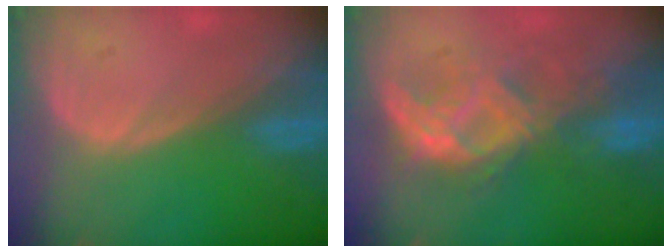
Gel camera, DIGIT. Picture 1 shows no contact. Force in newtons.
{"total": 8.2, "press": 8.1, "slide": 1.3}